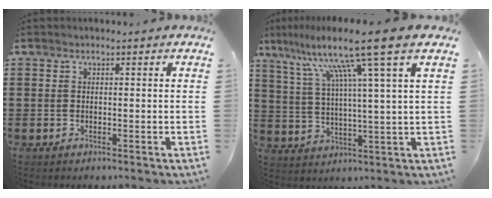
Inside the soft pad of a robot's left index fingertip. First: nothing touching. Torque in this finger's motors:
{"motor_torque": [2.14, 0.00, 0.62, 0.21]}